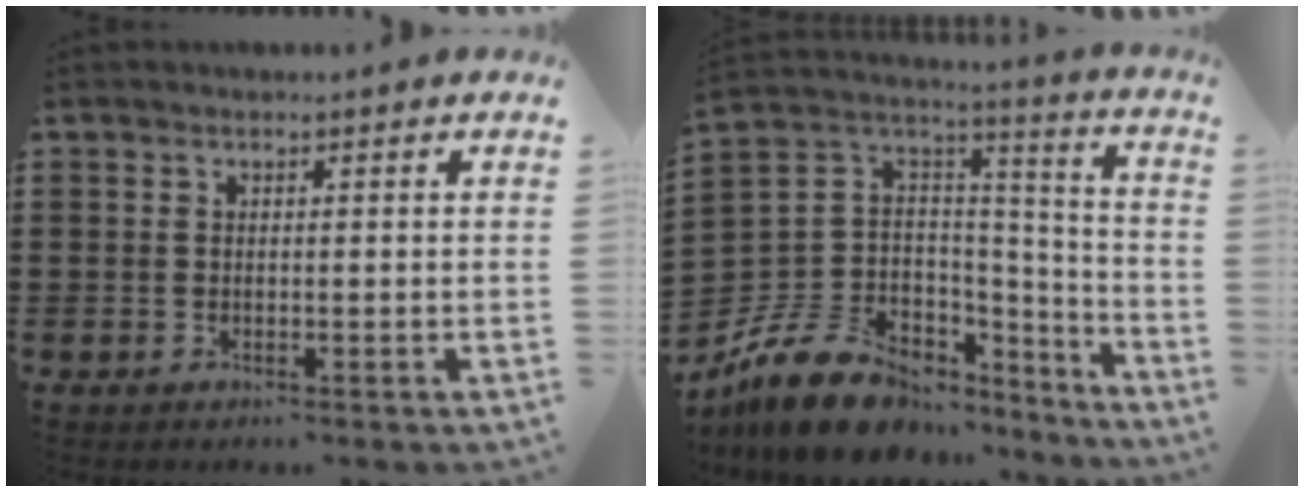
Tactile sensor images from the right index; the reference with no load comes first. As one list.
[{"total": 12.4, "force": [-8.2, 7.9, 4.8], "torque": [-0.118, 0.024, -0.146]}]